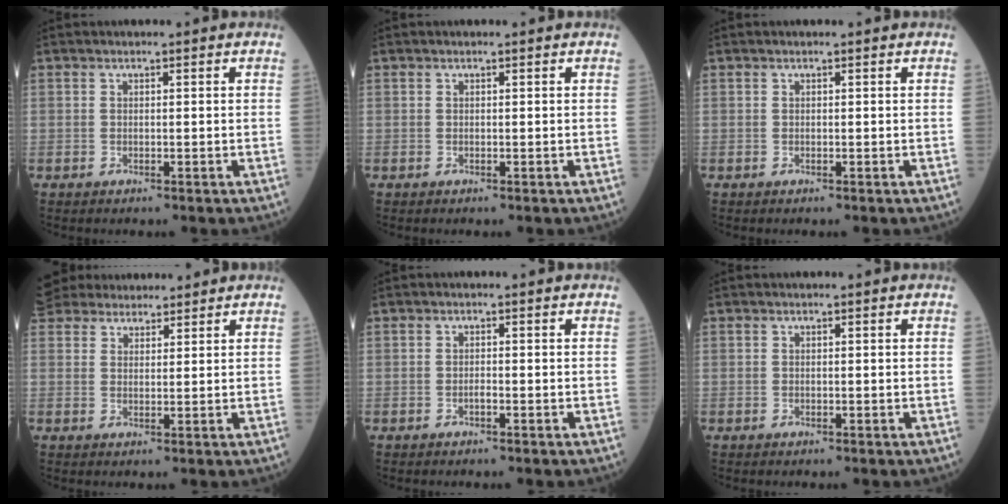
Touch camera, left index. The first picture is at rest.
{"total": 0.0}
{"total": 0.0}
{"total": 9.3, "force": [8.4, 3.1, 2.5], "torque": [-0.047, 0.036, 0.145]}
{"total": 0.7, "force": [-0.5, 0.1, 0.5], "torque": [-0.012, 0.001, -0.007]}
{"total": 0.0}